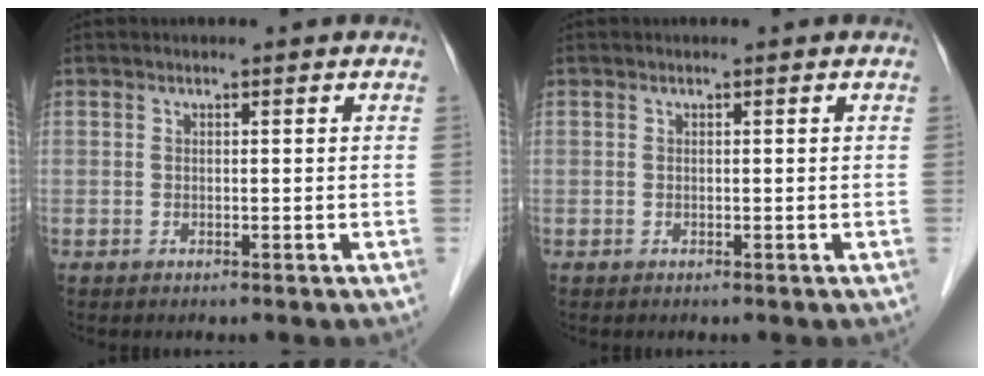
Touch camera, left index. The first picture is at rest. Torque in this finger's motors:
{"motor_torque": [0.00, 0.00, 0.00, 0.00]}